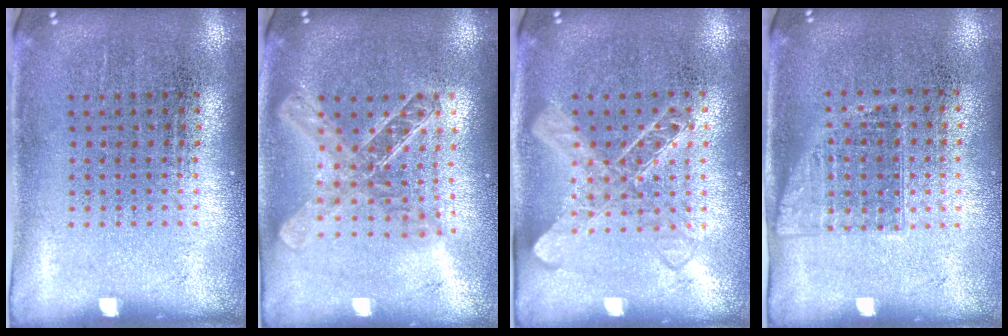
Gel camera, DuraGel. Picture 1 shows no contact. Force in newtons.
{"total": 1.9, "press": 1.6, "slide": 1.0}
{"total": 1.4, "press": 1.4, "slide": 0.4}
{"total": 1.1, "press": 0.9, "slide": 0.6}